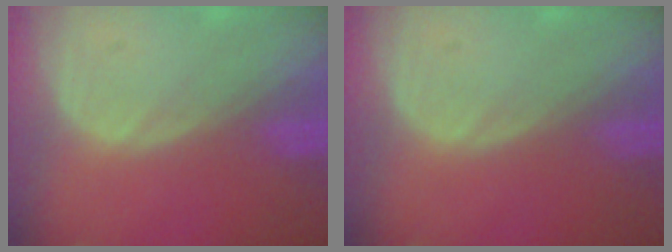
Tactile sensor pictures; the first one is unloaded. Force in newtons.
{"total": 0.0}